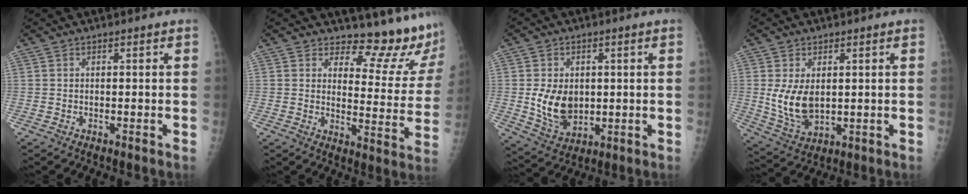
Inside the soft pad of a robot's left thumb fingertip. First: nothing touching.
{"total": 14.1, "force": [13.3, 3.5, 3.2], "torque": [0.001, -0.150, 0.149]}
{"total": 9.7, "force": [0.5, 7.0, 6.6], "torque": [-0.090, -0.016, 0.026]}
{"total": 8.8, "force": [1.0, 5.6, 6.6], "torque": [-0.116, -0.017, 0.036]}